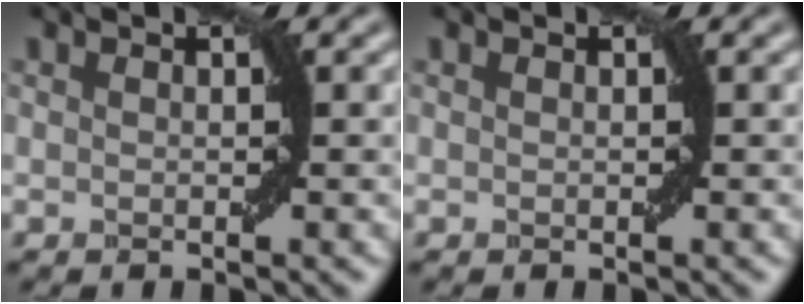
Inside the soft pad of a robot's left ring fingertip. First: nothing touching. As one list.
[{"total": 0.0}]